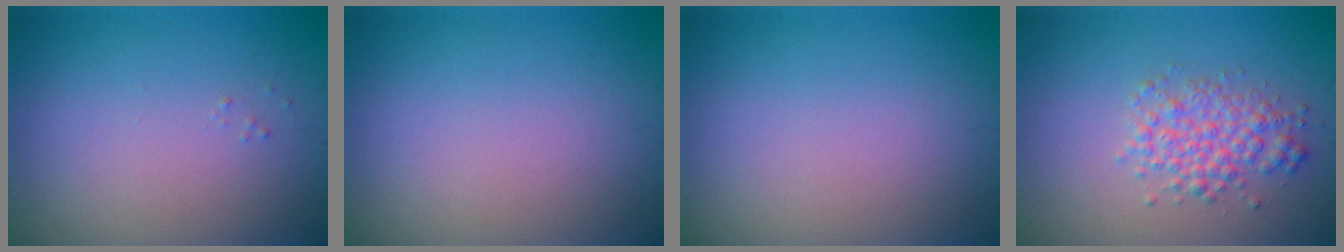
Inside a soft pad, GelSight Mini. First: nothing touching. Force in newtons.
{"total": 0.0}
{"total": 0.0}
{"total": 3.2, "press": 3.2, "slide": 0.1}